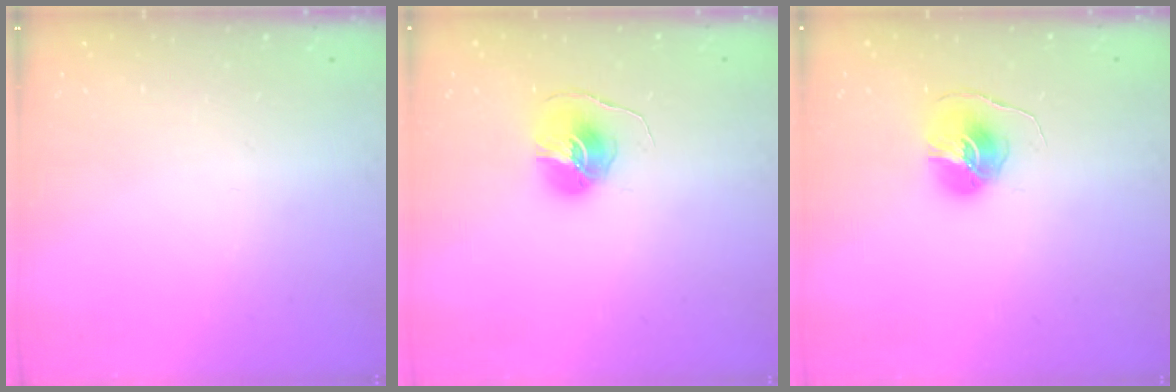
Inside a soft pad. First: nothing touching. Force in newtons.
{"total": 7.8, "press": 7.8, "slide": 0.1}
{"total": 7.8, "press": 7.8, "slide": 0.1}